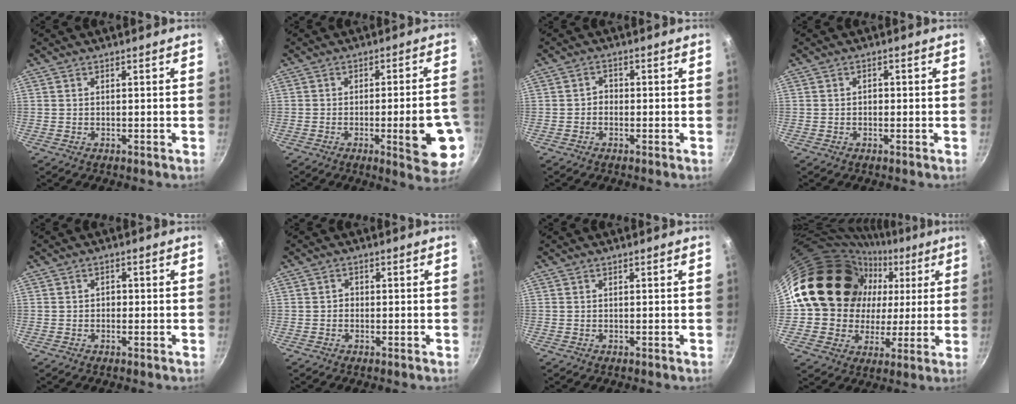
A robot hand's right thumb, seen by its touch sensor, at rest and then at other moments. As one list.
[{"total": 13.2, "force": [-3.7, 2.9, 12.3], "torque": [-0.140, 0.014, -0.044]}, {"total": 1.7, "force": [-0.7, 1.4, 0.6], "torque": [-0.001, 0.011, -0.016]}, {"total": 1.0, "force": [-0.3, 0.8, 0.5], "torque": [-0.005, 0.004, -0.006]}, {"total": 1.3, "force": [-0.3, 1.1, 0.6], "torque": [-0.004, 0.004, -0.006]}, {"total": 1.0, "force": [-0.4, 0.9, 0.3], "torque": [-0.001, 0.003, -0.009]}, {"total": 0.0}, {"total": 22.5, "force": [4.4, 19.4, 10.4], "torque": [-0.154, 0.034, 0.082]}]